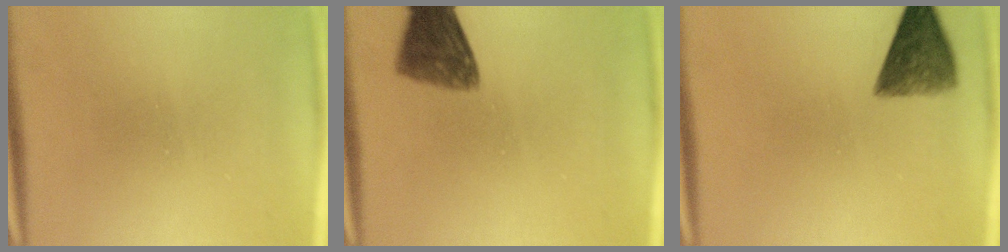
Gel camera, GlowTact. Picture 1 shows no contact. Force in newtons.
{"total": 7.8}
{"total": 7.3}